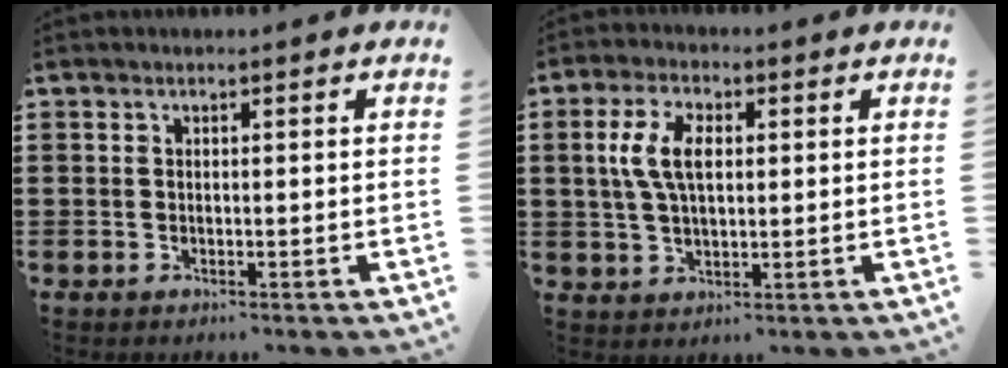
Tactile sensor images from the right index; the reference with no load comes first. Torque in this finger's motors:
{"motor_torque": [0.34, -0.17, 0.25, 0.20]}